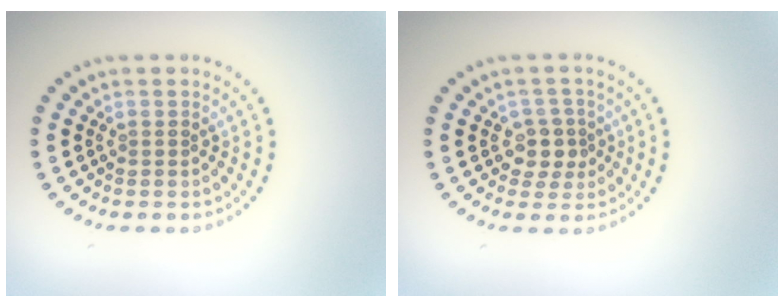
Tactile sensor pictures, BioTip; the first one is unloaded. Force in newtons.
{"total": 2.4, "press": 2.2, "slide": 1.0}